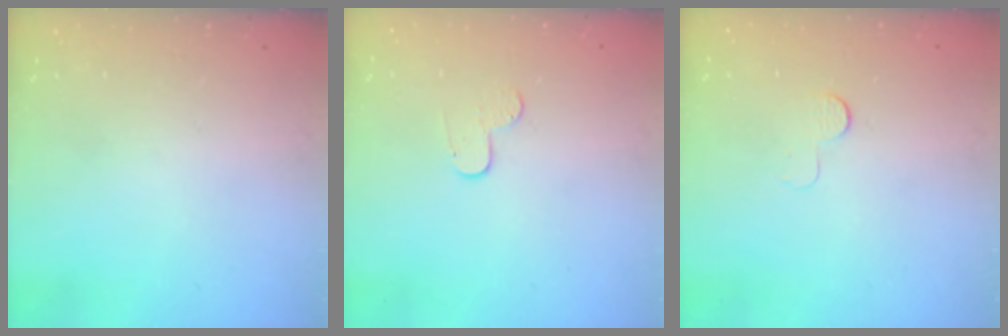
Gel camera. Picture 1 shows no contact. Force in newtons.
{"total": 4.5, "press": 4.5, "slide": 0.4}
{"total": 3.2, "press": 3.1, "slide": 0.3}